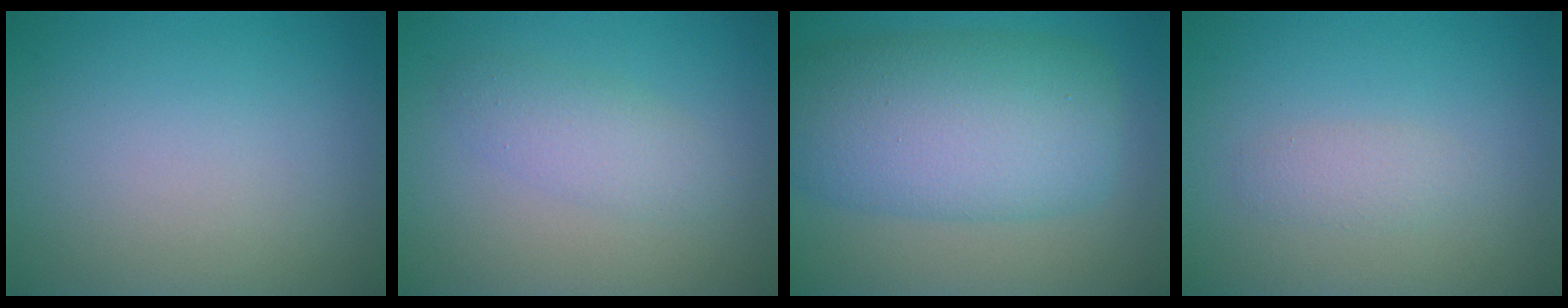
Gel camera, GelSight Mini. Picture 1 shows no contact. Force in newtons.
{"total": 2.4, "press": 2.4, "slide": 0.2}
{"total": 10.1, "press": 10.1, "slide": 0.1}
{"total": 1.4, "press": 1.4, "slide": 0.1}